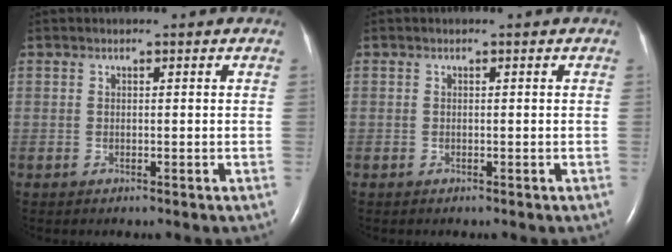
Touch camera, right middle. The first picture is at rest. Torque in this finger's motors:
{"motor_torque": [-0.36, -0.05, -0.53, -0.21]}